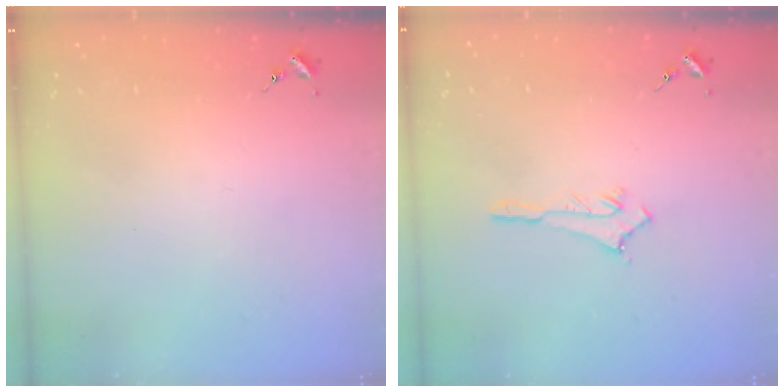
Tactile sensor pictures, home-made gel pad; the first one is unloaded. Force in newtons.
{"total": 2.9, "press": 2.9, "slide": 0.2}